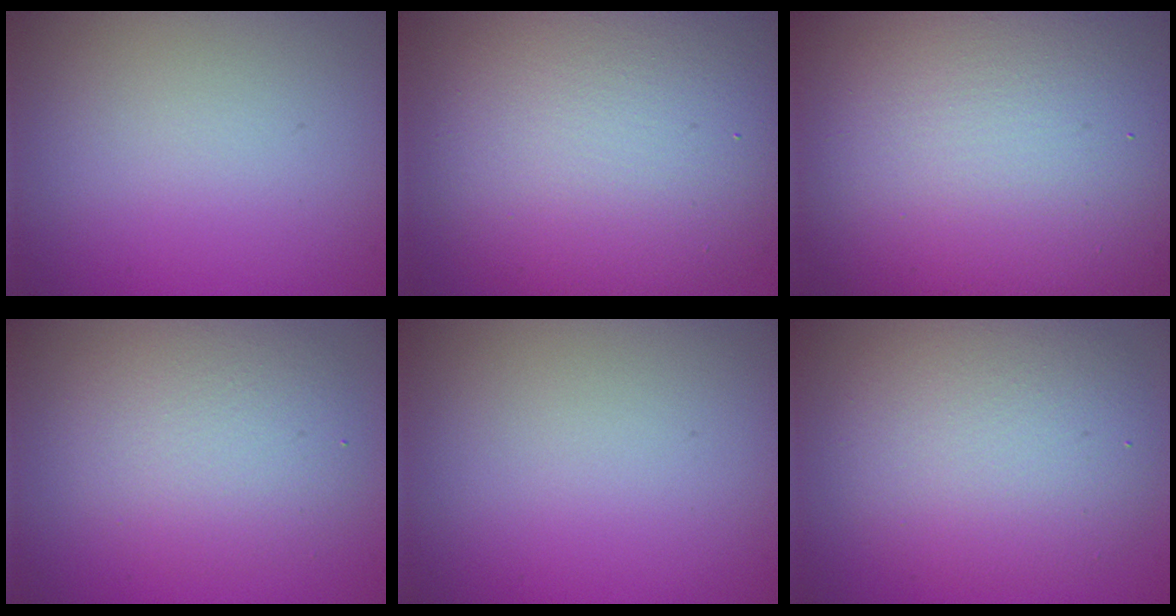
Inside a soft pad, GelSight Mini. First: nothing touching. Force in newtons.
{"total": 12.3, "press": 12.2, "slide": 0.9}
{"total": 20.5, "press": 20.5, "slide": 0.9}
{"total": 4.3, "press": 4.3, "slide": 0.2}
{"total": 0.0}
{"total": 6.3, "press": 6.2, "slide": 0.8}